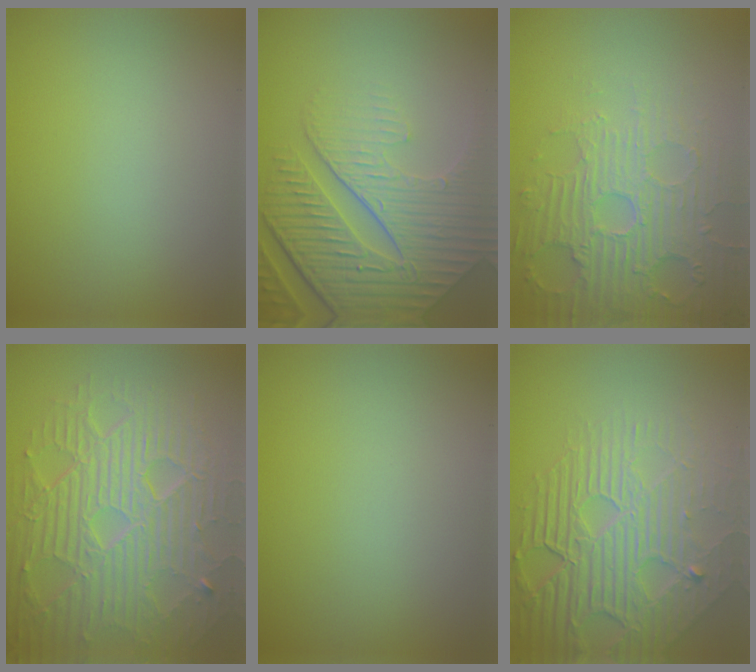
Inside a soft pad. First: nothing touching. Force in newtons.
{"total": 9.0, "press": 6.3, "slide": 6.5}
{"total": 4.8, "press": 4.6, "slide": 1.2}
{"total": 10.9, "press": 6.9, "slide": 8.5}
{"total": 0.0}
{"total": 8.7, "press": 5.9, "slide": 6.5}